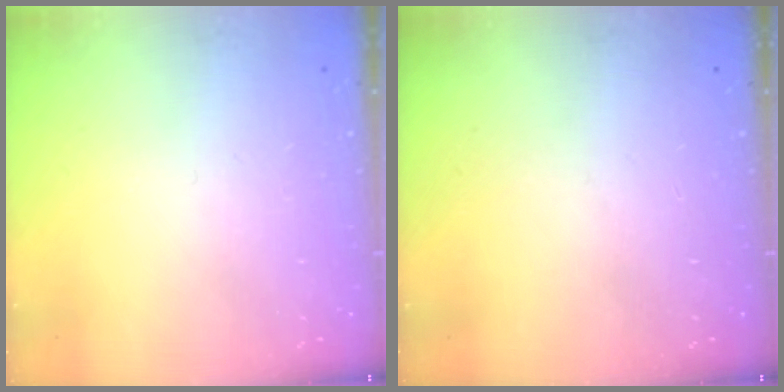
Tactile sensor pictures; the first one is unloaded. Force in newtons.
{"total": 0.0}